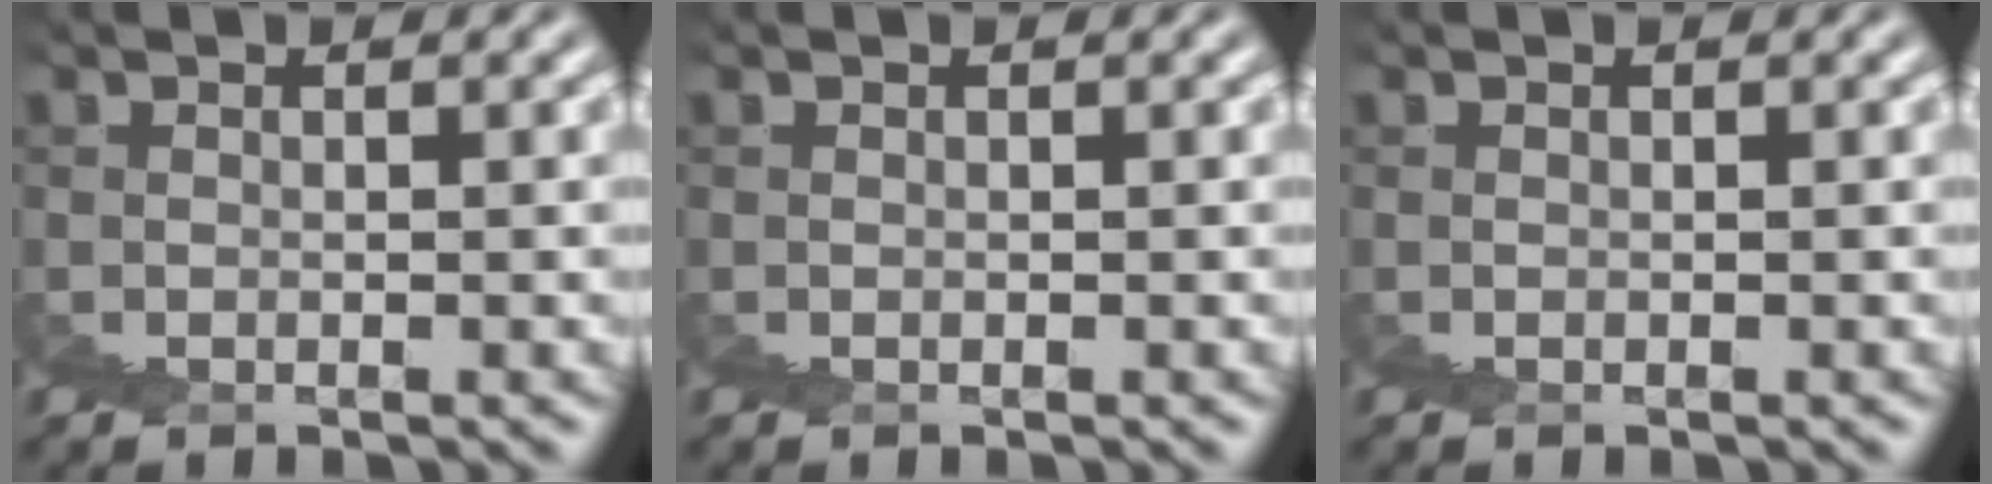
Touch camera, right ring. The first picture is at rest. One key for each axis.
{"total": 0.0}
{"total": 0.0}